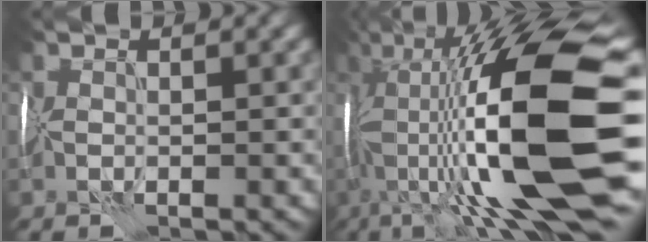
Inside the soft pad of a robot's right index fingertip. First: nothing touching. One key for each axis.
{"total": 18.6, "fx": -0.6, "fy": 5.8, "fz": 17.6, "tx": -0.309, "ty": 0.034, "tz": -0.017}